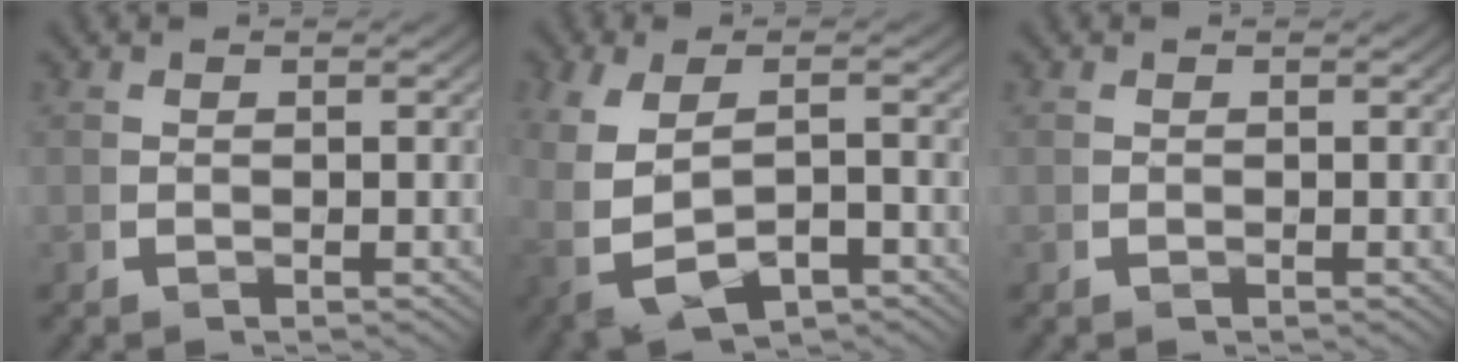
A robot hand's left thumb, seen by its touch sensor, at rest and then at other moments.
{"total": 6.7, "force": [-2.5, 4.1, 4.7], "torque": [-0.113, -0.028, -0.017]}
{"total": 0.0}